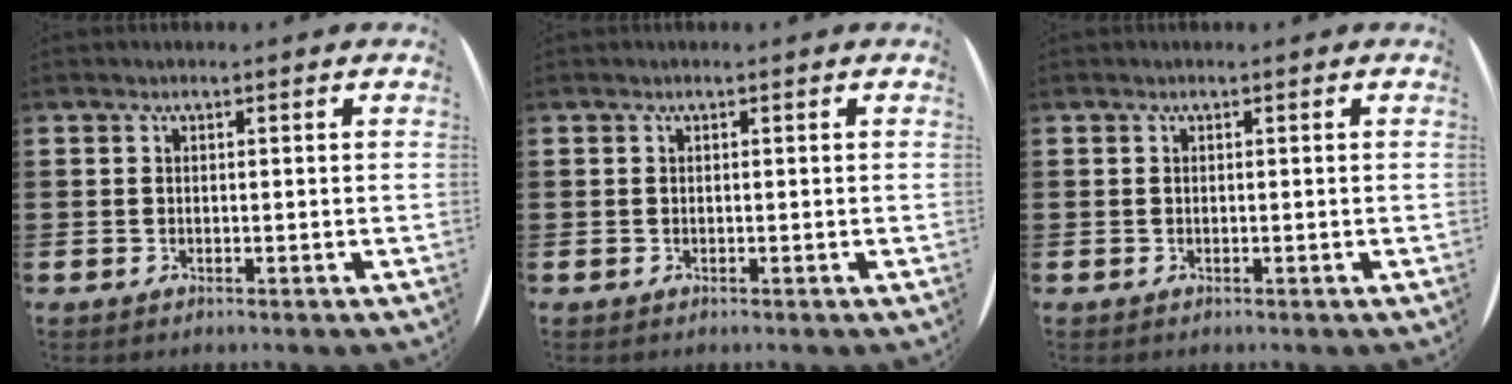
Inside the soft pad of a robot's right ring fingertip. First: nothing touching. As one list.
[{"total": 0.0}, {"total": 0.0}]